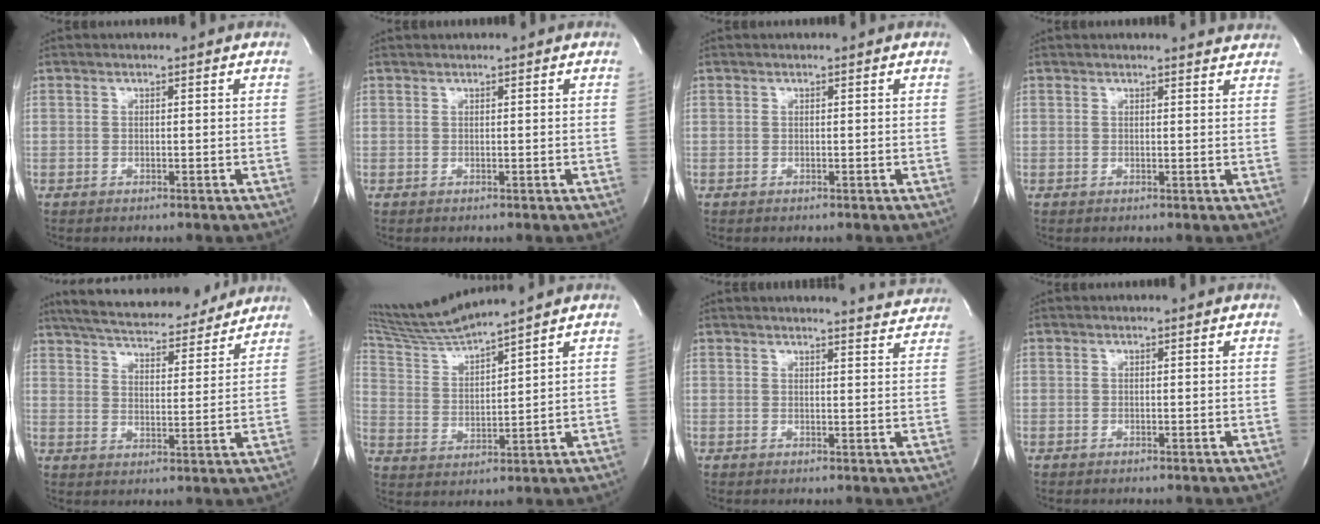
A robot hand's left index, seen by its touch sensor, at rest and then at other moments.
{"total": 0.0}
{"total": 0.0}
{"total": 4.4, "force": [4.3, 0.5, 0.7], "torque": [-0.007, -0.002, 0.028]}
{"total": 19.5, "force": [17.5, 4.4, 7.4], "torque": [-0.125, 0.015, 0.244]}
{"total": 9.6, "force": [8.9, -1.6, 3.0], "torque": [-0.072, -0.003, 0.182]}
{"total": 6.8, "force": [6.8, 0.3, 0.6], "torque": [-0.004, -0.015, 0.058]}
{"total": 0.0}